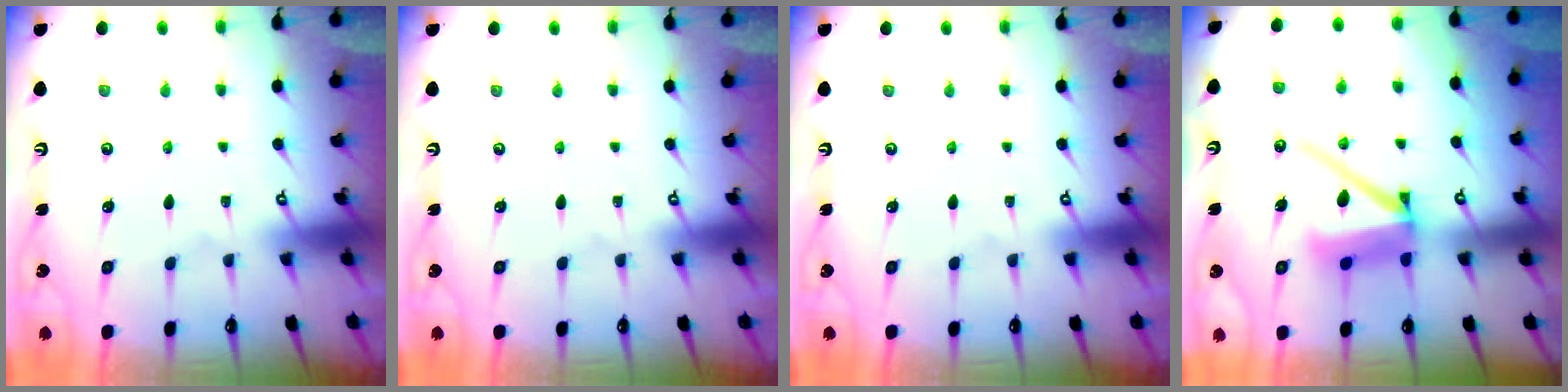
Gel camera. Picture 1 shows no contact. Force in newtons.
{"total": 0.0}
{"total": 0.0}
{"total": 10.1, "press": 10.0, "slide": 1.5}